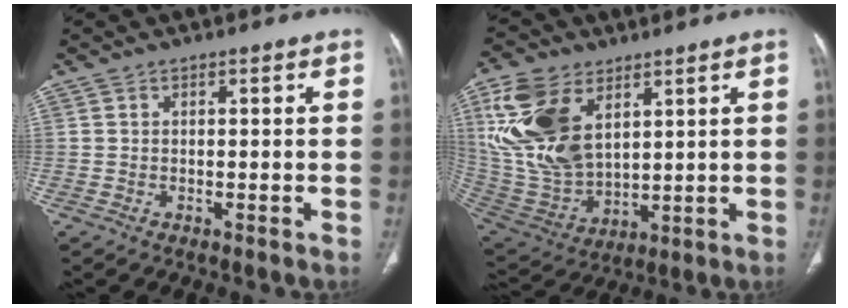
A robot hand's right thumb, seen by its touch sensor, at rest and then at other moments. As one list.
[{"total": 18.9, "force": [7.2, 11.4, 13.2], "torque": [-0.258, -0.028, 0.155]}]